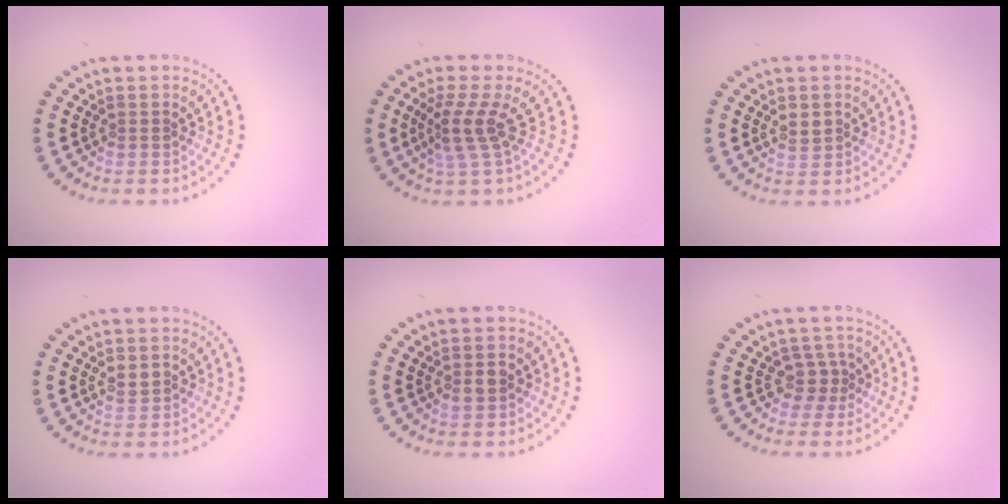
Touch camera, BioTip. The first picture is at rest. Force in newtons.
{"total": 2.9, "press": 2.0, "slide": 2.2}
{"total": 1.3, "press": 1.3, "slide": 0.1}
{"total": 1.3, "press": 1.3, "slide": 0.0}
{"total": 1.4, "press": 1.4, "slide": 0.2}
{"total": 1.8, "press": 1.2, "slide": 1.4}